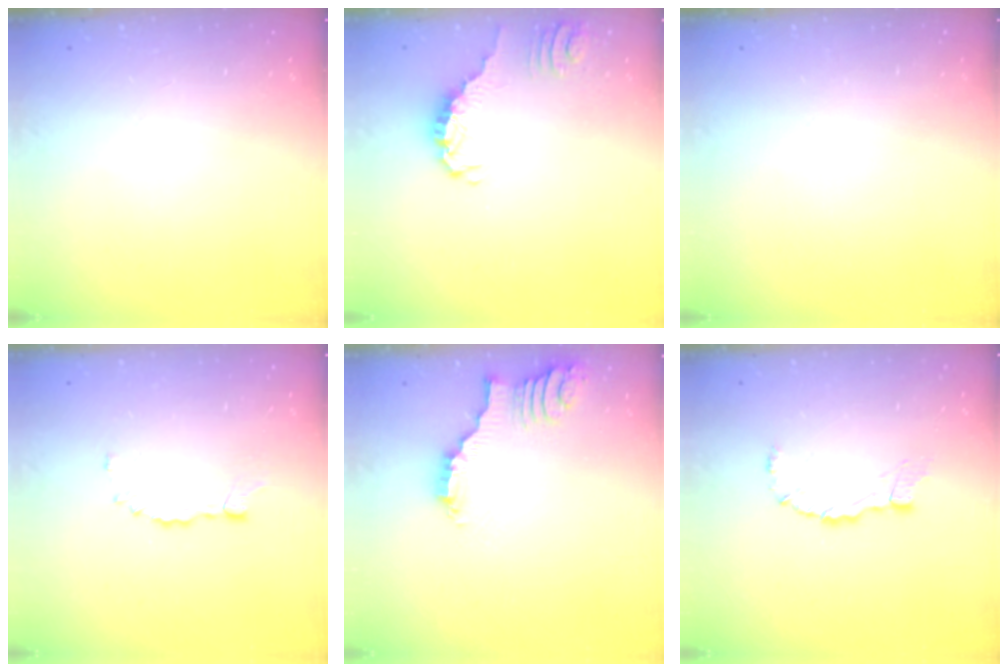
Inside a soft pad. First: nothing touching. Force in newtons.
{"total": 0.6, "press": 0.6, "slide": 0.2}
{"total": 0.0}
{"total": 2.3, "press": 2.3, "slide": 0.2}
{"total": 2.2, "press": 2.1, "slide": 0.4}
{"total": 4.8, "press": 4.8, "slide": 0.3}